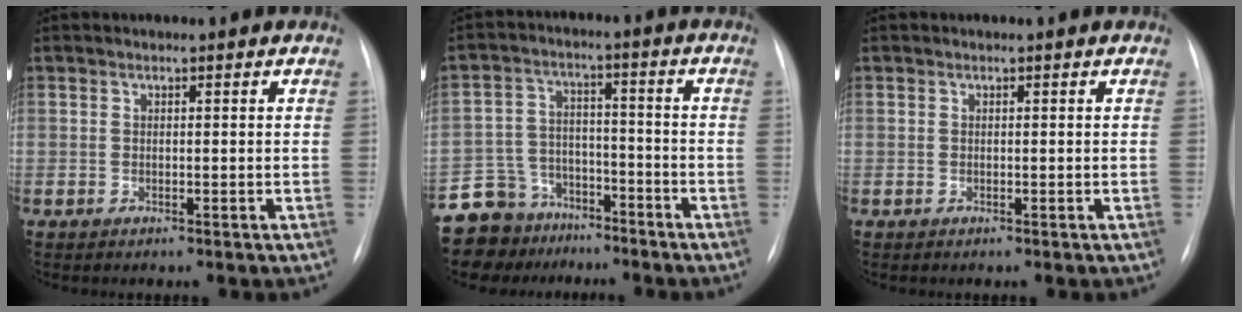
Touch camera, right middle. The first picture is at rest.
{"total": 10.9, "force": [-8.6, 6.6, 0.0], "torque": [-0.017, 0.048, -0.147]}
{"total": 0.0}